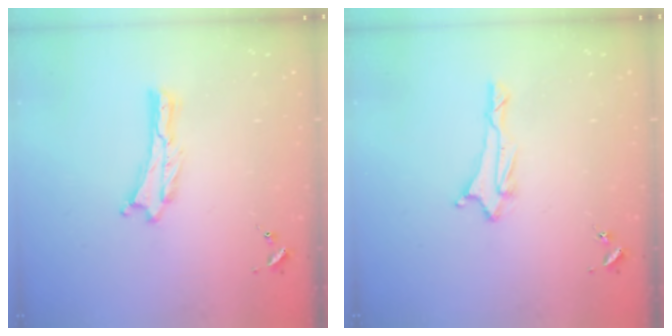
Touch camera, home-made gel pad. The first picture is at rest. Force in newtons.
{"total": 1.9, "press": 1.9, "slide": 0.5}